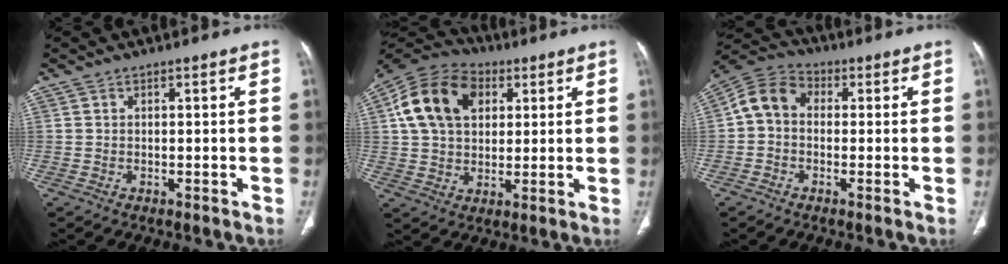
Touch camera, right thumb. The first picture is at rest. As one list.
[{"total": 16.3, "force": [4.7, 11.4, 10.6], "torque": [-0.179, 0.013, 0.078]}, {"total": 7.7, "force": [-0.1, 6.0, 4.7], "torque": [-0.077, 0.024, -0.019]}]